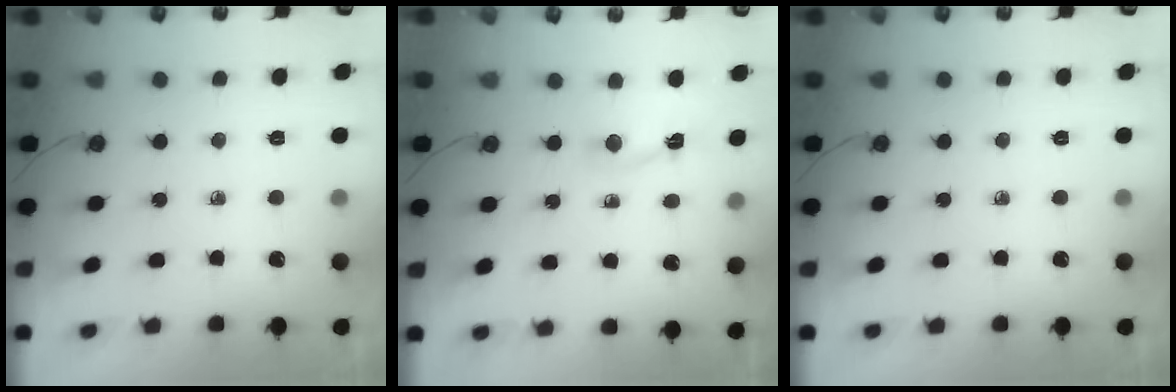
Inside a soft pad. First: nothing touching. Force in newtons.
{"total": 2.5, "press": 2.5, "slide": 0.3}
{"total": 0.0}